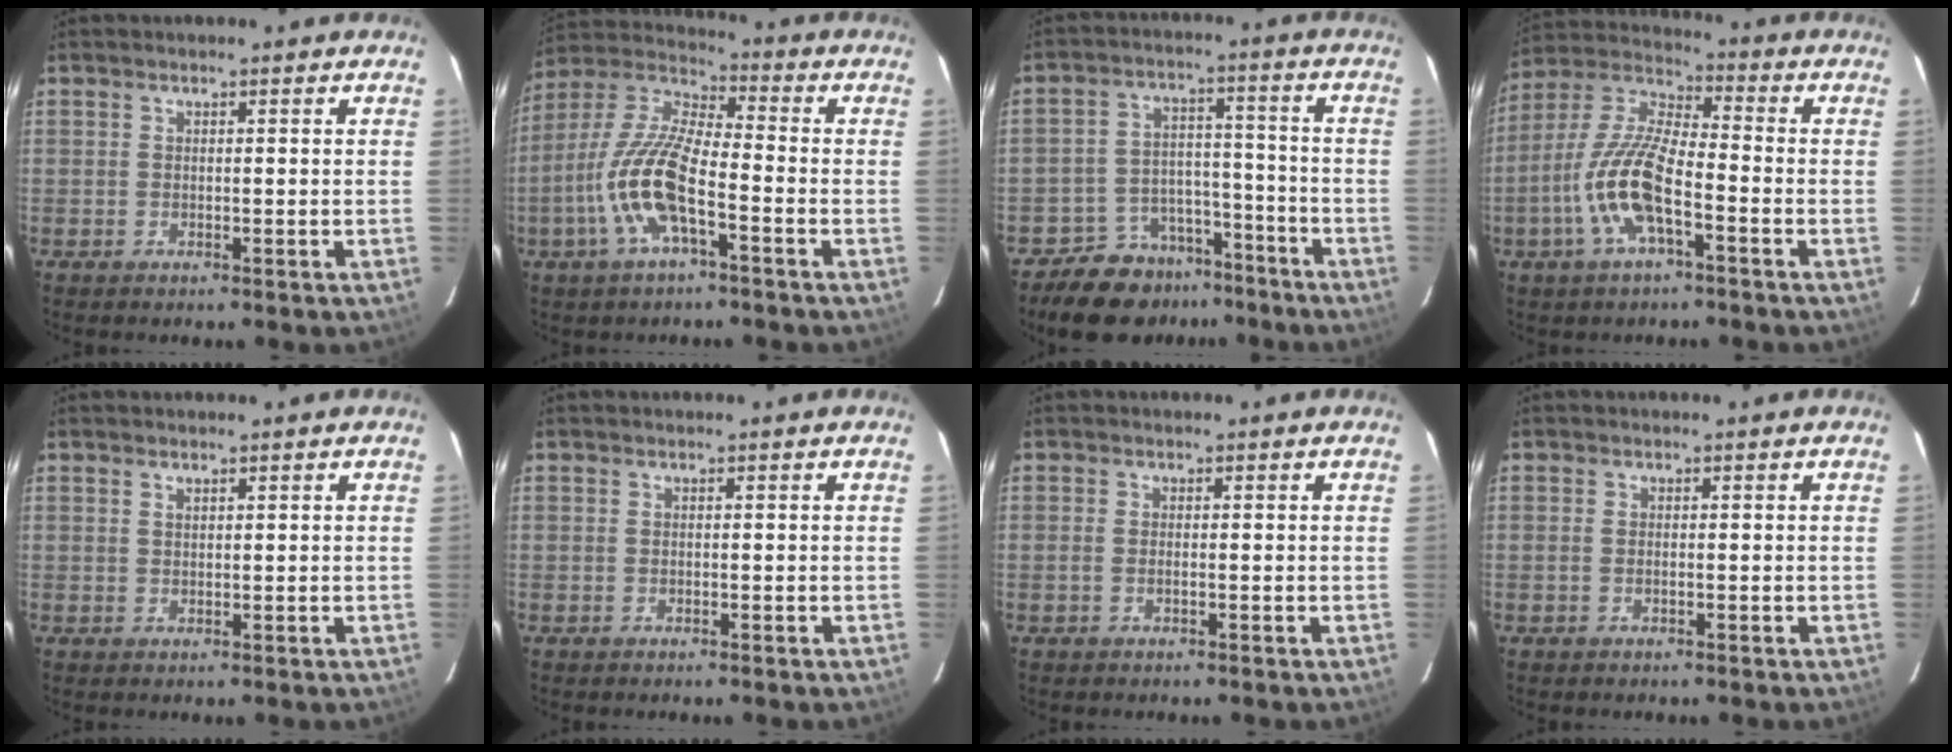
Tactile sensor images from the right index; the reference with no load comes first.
{"total": 13.7, "force": [-5.2, 3.9, 12.1], "torque": [-0.256, -0.002, -0.106]}
{"total": 11.4, "force": [-9.1, 6.3, 2.7], "torque": [-0.062, 0.039, -0.126]}
{"total": 13.4, "force": [-5.1, 4.0, 11.7], "torque": [-0.247, -0.001, -0.103]}
{"total": 0.8, "force": [0.7, 0.3, 0.2], "torque": [-0.004, 0.001, 0.012]}
{"total": 0.0}
{"total": 1.1, "force": [-0.2, 0.3, 1.0], "torque": [-0.022, 0.000, -0.006]}
{"total": 0.6, "force": [-0.1, 0.1, 0.6], "torque": [-0.014, 0.000, -0.004]}